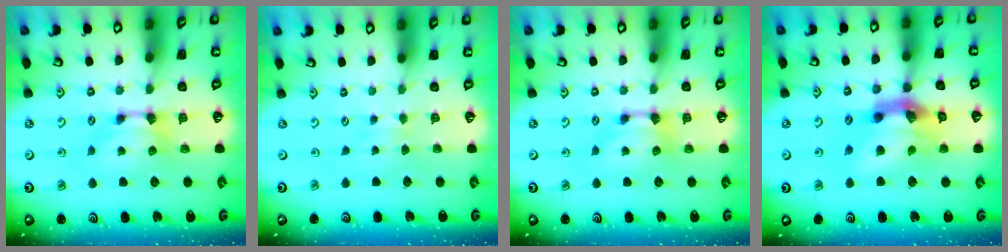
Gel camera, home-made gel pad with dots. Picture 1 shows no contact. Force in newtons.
{"total": 2.5, "press": 2.5, "slide": 0.5}
{"total": 0.0}
{"total": 9.2, "press": 8.7, "slide": 2.9}